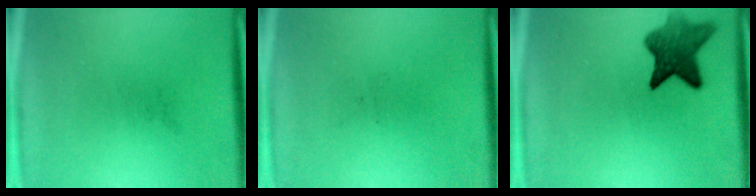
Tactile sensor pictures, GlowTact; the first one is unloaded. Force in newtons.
{"total": 0.0}
{"total": 7.5}